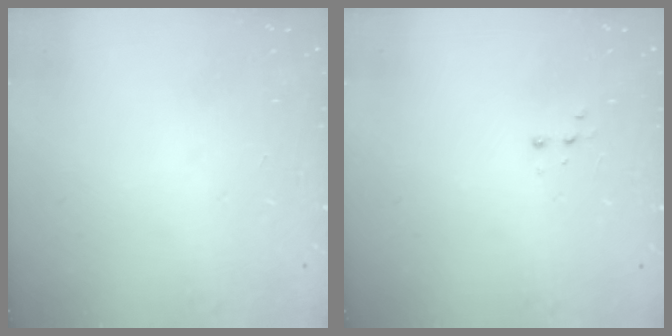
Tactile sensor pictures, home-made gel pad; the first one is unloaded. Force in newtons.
{"total": 3.0, "press": 2.9, "slide": 0.7}